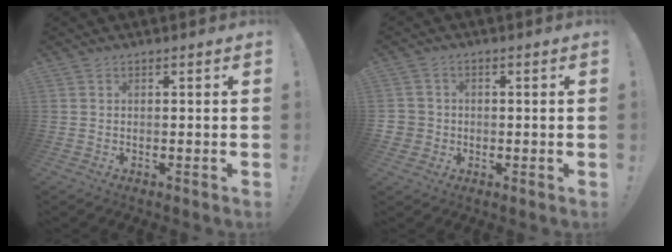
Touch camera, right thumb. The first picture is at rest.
{"total": 3.9, "force": [-0.3, 3.8, 1.0], "torque": [-0.019, 0.012, -0.003]}